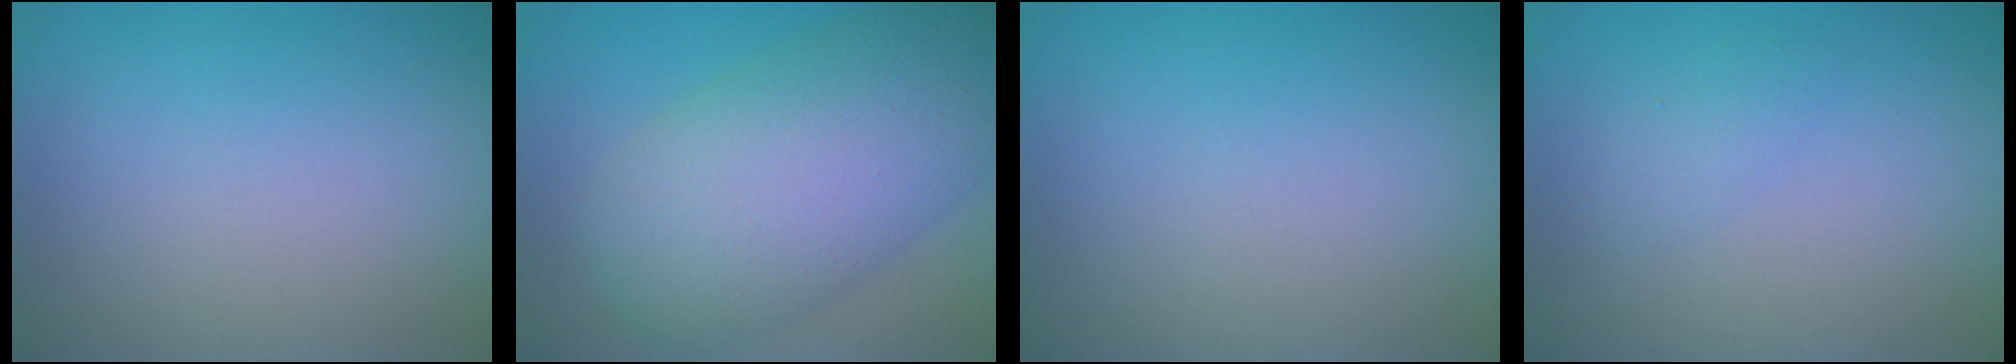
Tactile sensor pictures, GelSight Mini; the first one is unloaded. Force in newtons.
{"total": 10.7, "press": 10.7, "slide": 0.3}
{"total": 0.0}
{"total": 1.1, "press": 1.1, "slide": 0.0}